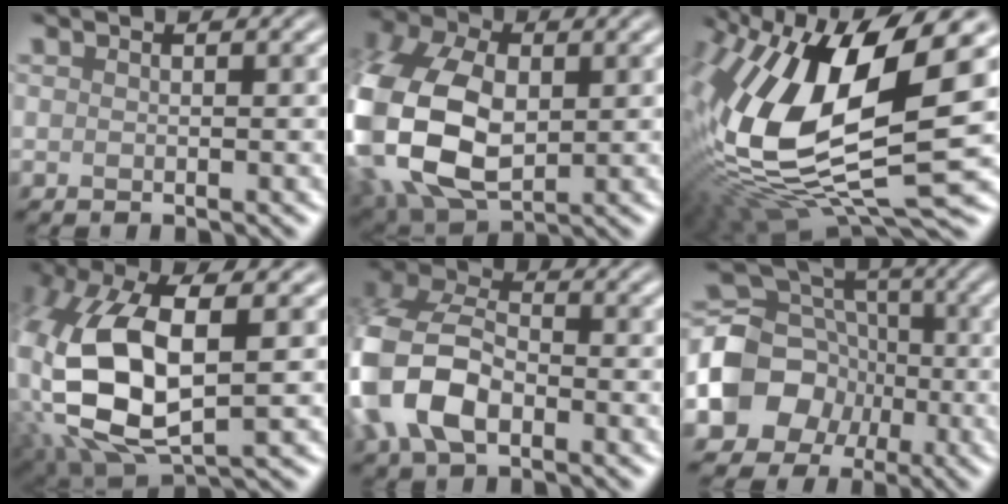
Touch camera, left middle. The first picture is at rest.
{"total": 15.1, "force": [-0.5, 10.4, 11.0], "torque": [-0.283, -0.024, -0.003]}
{"total": 16.8, "force": [1.3, 8.0, 14.7], "torque": [-0.319, -0.005, 0.020]}
{"total": 14.8, "force": [0.4, 8.0, 12.5], "torque": [-0.287, -0.011, 0.011]}
{"total": 10.4, "force": [-3.3, 6.5, 7.4], "torque": [-0.176, -0.002, -0.078]}
{"total": 9.1, "force": [-2.6, 7.8, 3.9], "torque": [-0.065, 0.005, -0.065]}